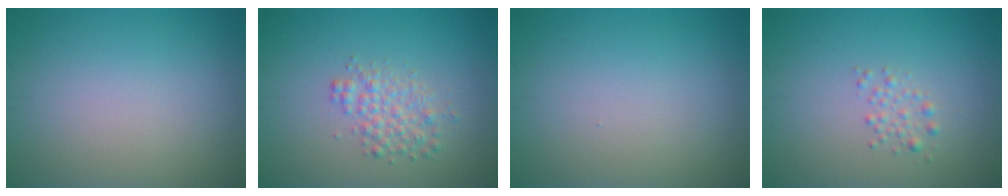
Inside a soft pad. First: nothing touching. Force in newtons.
{"total": 2.5, "press": 2.5, "slide": 0.1}
{"total": 0.0}
{"total": 1.2, "press": 1.2, "slide": 0.0}